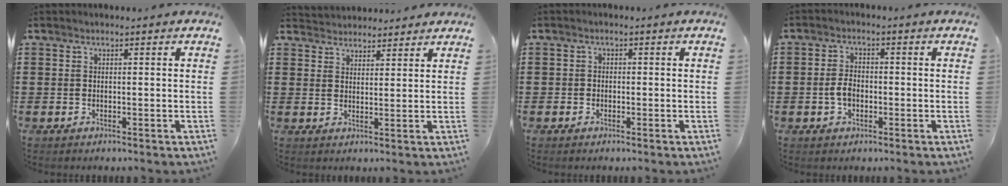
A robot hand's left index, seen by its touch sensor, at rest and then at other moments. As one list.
[{"total": 2.7, "force": [2.6, 0.6, -0.5], "torque": [0.001, -0.005, 0.050]}, {"total": 1.0, "force": [-0.6, 0.8, 0.1], "torque": [-0.005, 0.003, -0.014]}, {"total": 3.4, "force": [-0.8, 2.1, 2.6], "torque": [-0.064, 0.000, -0.019]}]